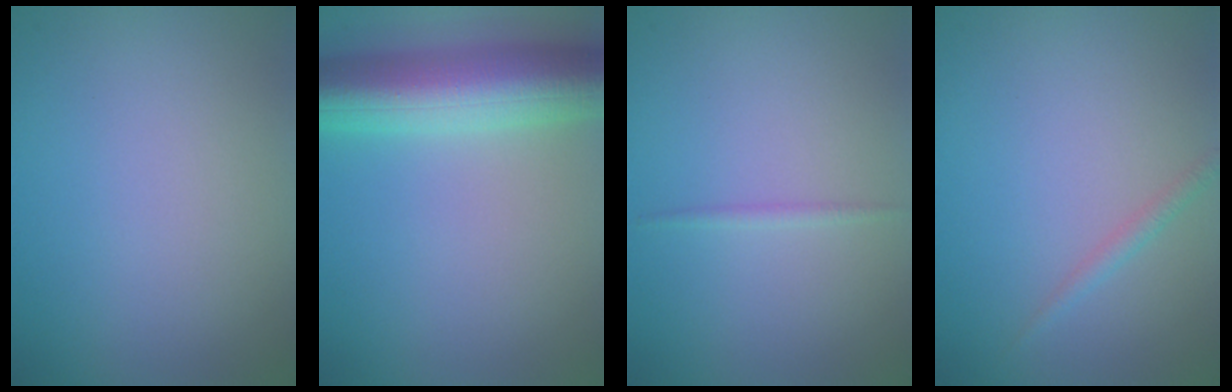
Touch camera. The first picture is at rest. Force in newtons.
{"total": 9.5, "press": 9.5, "slide": 0.2}
{"total": 0.7, "press": 0.7, "slide": 0.0}
{"total": 1.1, "press": 1.1, "slide": 0.0}